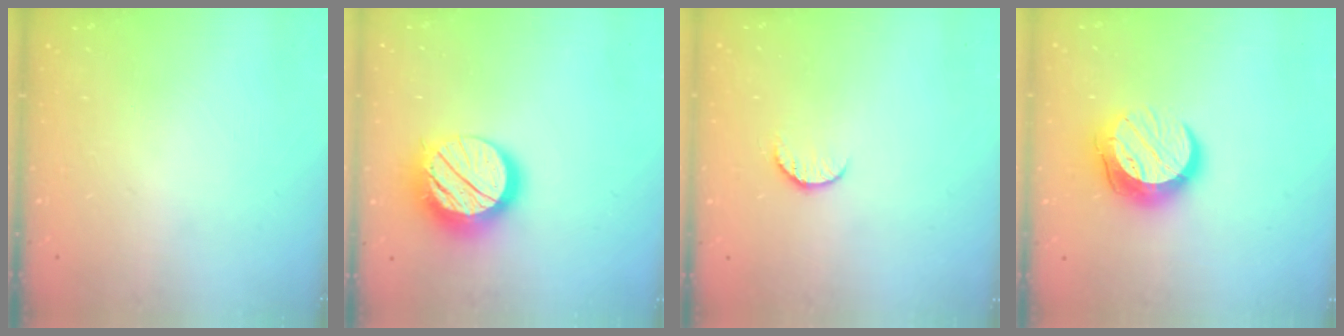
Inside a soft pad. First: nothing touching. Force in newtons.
{"total": 16.8, "press": 16.8, "slide": 1.3}
{"total": 5.2, "press": 5.2, "slide": 0.4}
{"total": 13.1, "press": 13.1, "slide": 0.8}